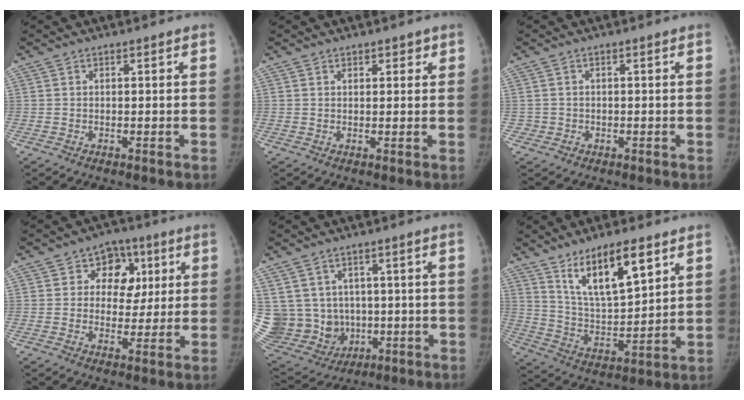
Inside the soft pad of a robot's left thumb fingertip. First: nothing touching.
{"total": 1.7, "force": [1.2, 1.0, 0.6], "torque": [0.010, -0.006, 0.012]}
{"total": 1.4, "force": [-0.2, 1.3, 0.0], "torque": [0.009, 0.005, -0.004]}
{"total": 8.8, "force": [2.6, 7.2, 4.3], "torque": [-0.008, -0.001, 0.033]}
{"total": 19.1, "force": [-0.2, 17.1, 8.6], "torque": [-0.193, 0.020, 0.034]}
{"total": 14.4, "force": [8.3, 4.8, 10.7], "torque": [-0.162, -0.047, 0.158]}